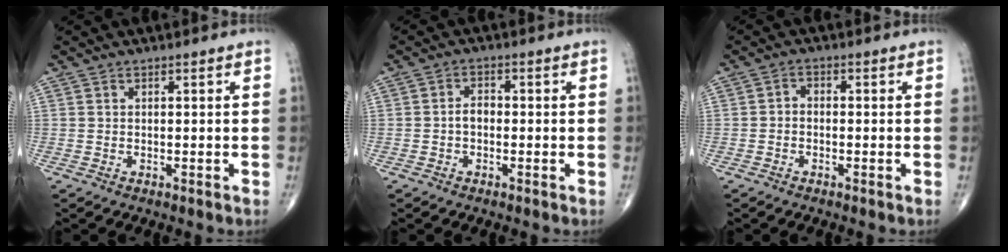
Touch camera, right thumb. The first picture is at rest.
{"total": 2.4, "force": [-0.5, 1.6, 1.7], "torque": [-0.020, 0.010, -0.015]}
{"total": 1.6, "force": [-0.5, 1.1, 1.0], "torque": [-0.010, 0.009, -0.017]}